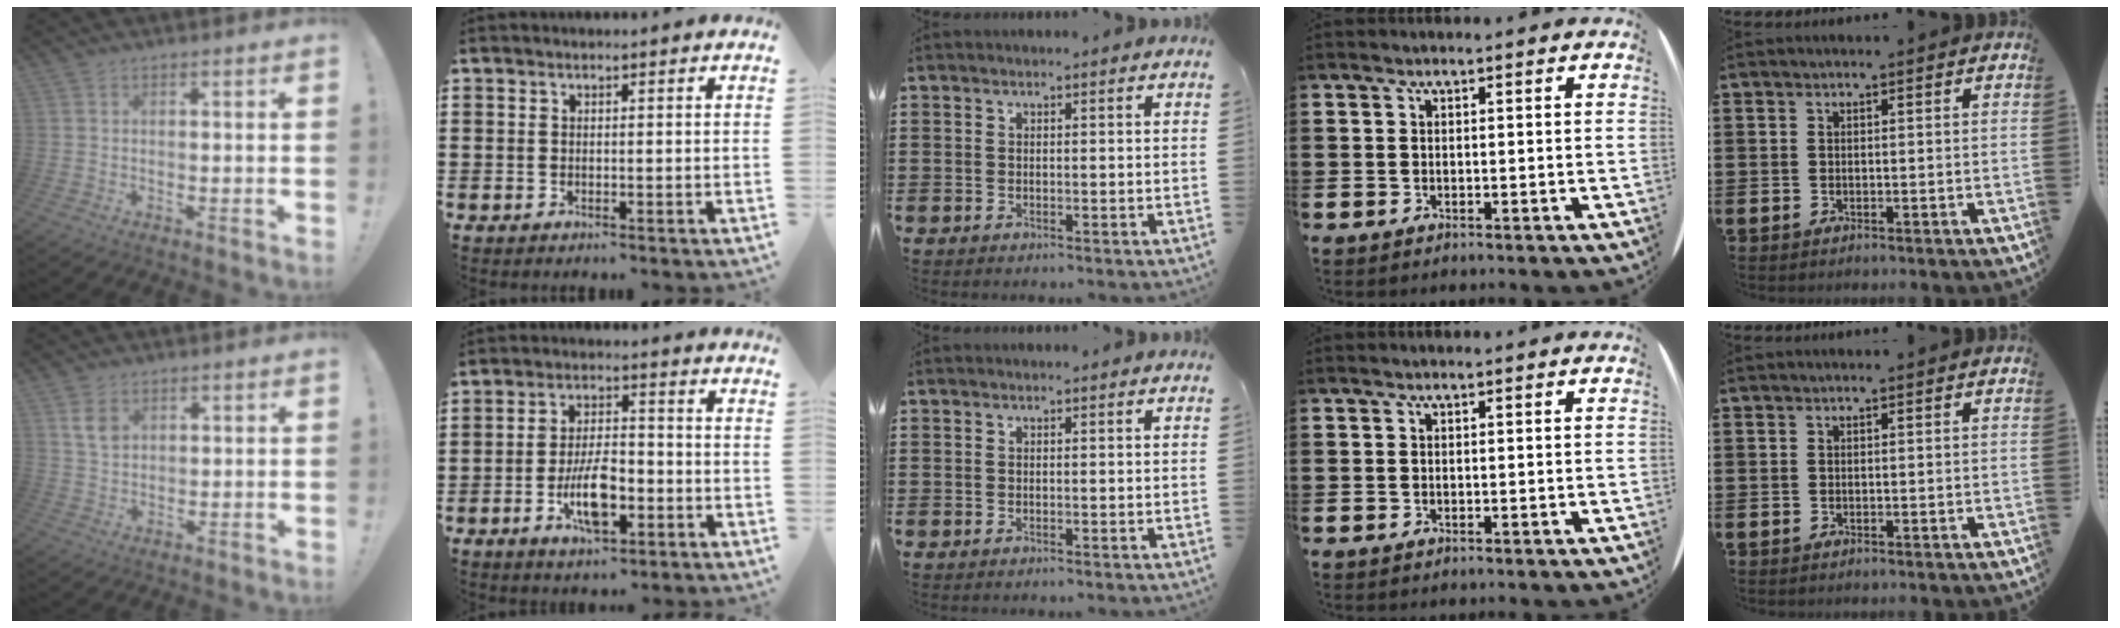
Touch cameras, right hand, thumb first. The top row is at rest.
{"thumb": {"total": 4.9, "force": [2.2, 3.3, 2.8], "torque": [-0.039, -0.007, 0.041]}, "index": {"total": 8.2, "force": [-3.1, 3.2, 6.9], "torque": [-0.145, -0.003, -0.058]}}